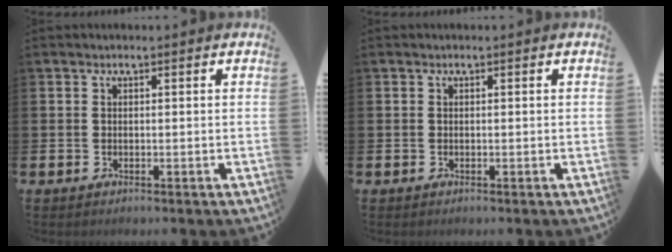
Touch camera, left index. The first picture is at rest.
{"total": 0.0}